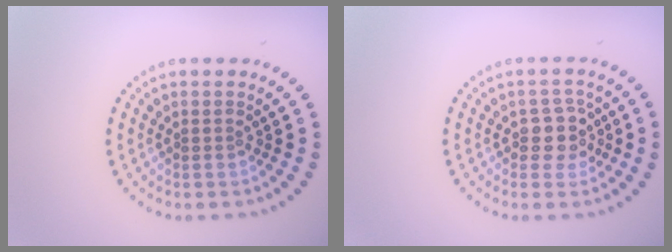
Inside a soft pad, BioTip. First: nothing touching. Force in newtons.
{"total": 2.5, "press": 2.1, "slide": 1.2}